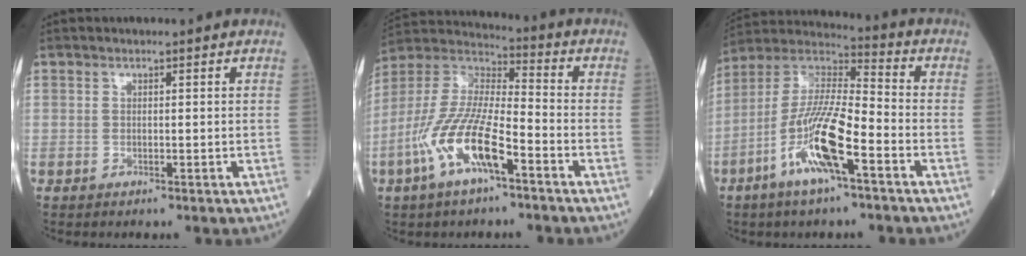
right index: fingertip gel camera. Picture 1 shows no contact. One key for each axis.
{"total": 13.8, "fx": -6.1, "fy": 3.6, "fz": 11.8, "tx": -0.256, "ty": 0.001, "tz": -0.119}
{"total": 14.1, "fx": -6.0, "fy": 2.3, "fz": 12.6, "tx": -0.253, "ty": -0.003, "tz": -0.116}